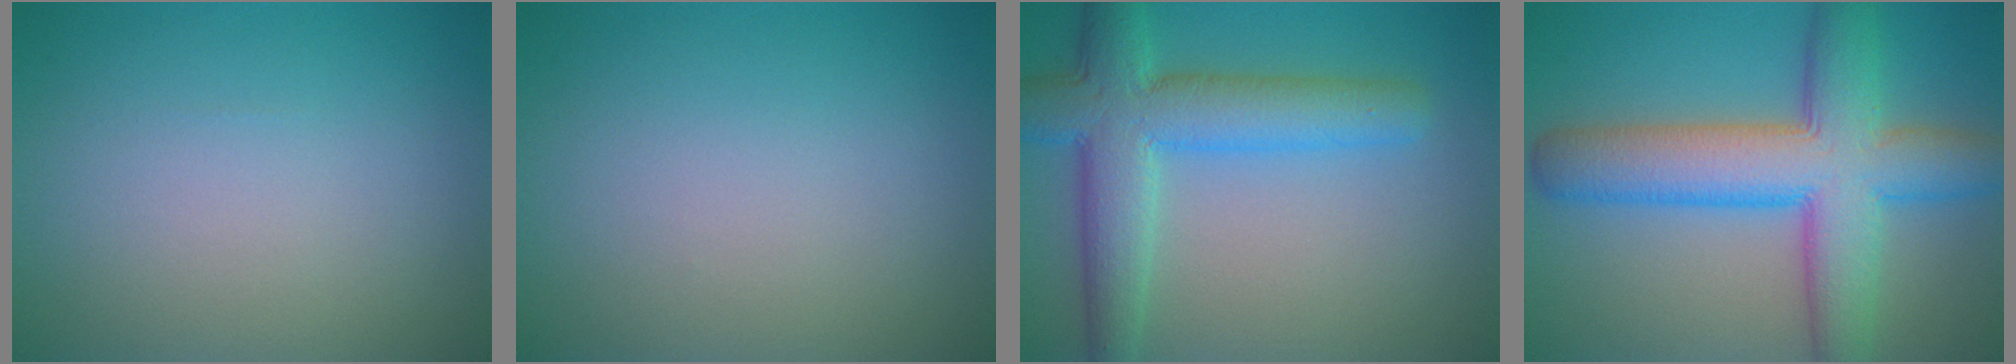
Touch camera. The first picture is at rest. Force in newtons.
{"total": 0.0}
{"total": 7.1, "press": 7.1, "slide": 0.3}
{"total": 9.9, "press": 9.9, "slide": 0.2}